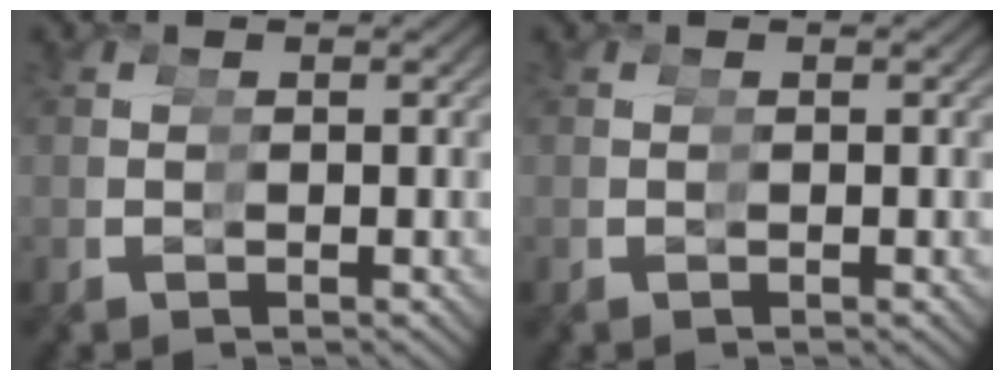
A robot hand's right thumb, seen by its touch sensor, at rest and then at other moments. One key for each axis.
{"total": 0.0}